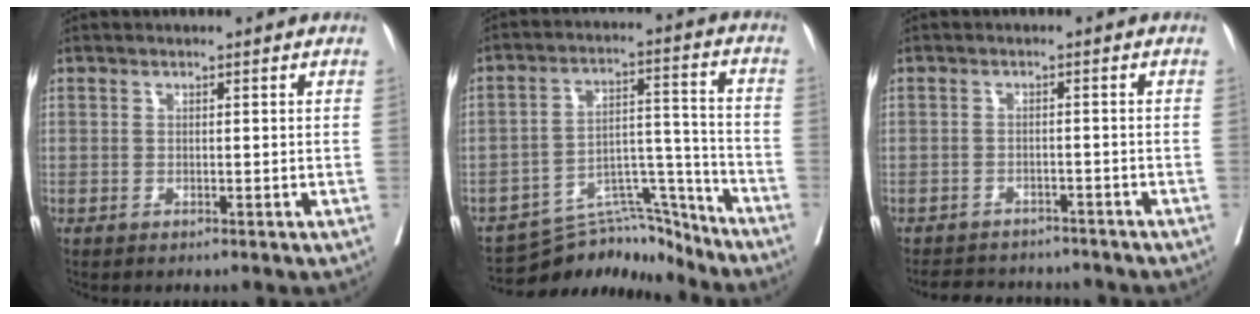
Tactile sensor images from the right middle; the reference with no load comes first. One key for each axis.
{"total": 11.8, "fx": -11.5, "fy": 2.4, "fz": 1.5, "tx": -0.010, "ty": 0.044, "tz": -0.186}
{"total": 7.7, "fx": -7.1, "fy": 2.4, "fz": 1.4, "tx": -0.017, "ty": 0.004, "tz": -0.092}